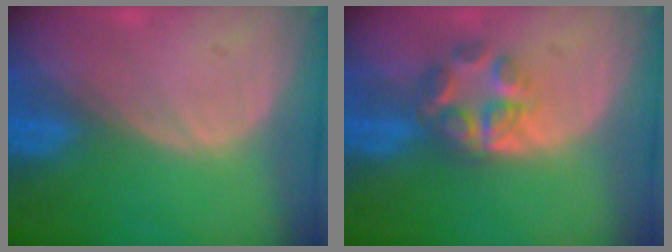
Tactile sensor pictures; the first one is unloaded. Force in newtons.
{"total": 5.9, "press": 5.3, "slide": 2.5}